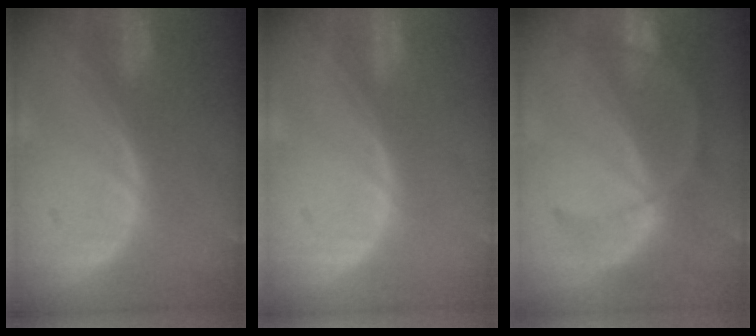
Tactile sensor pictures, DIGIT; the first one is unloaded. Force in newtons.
{"total": 0.0}
{"total": 7.9, "press": 6.9, "slide": 3.9}